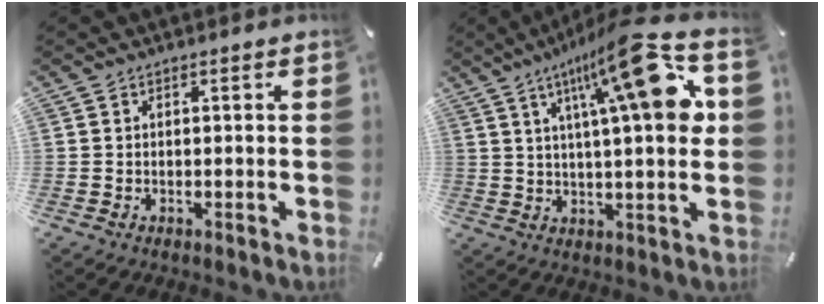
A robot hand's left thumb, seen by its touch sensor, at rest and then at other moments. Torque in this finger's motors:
{"motor_torque": [2.23, 2.78, 1.50, -1.27, 0.20]}